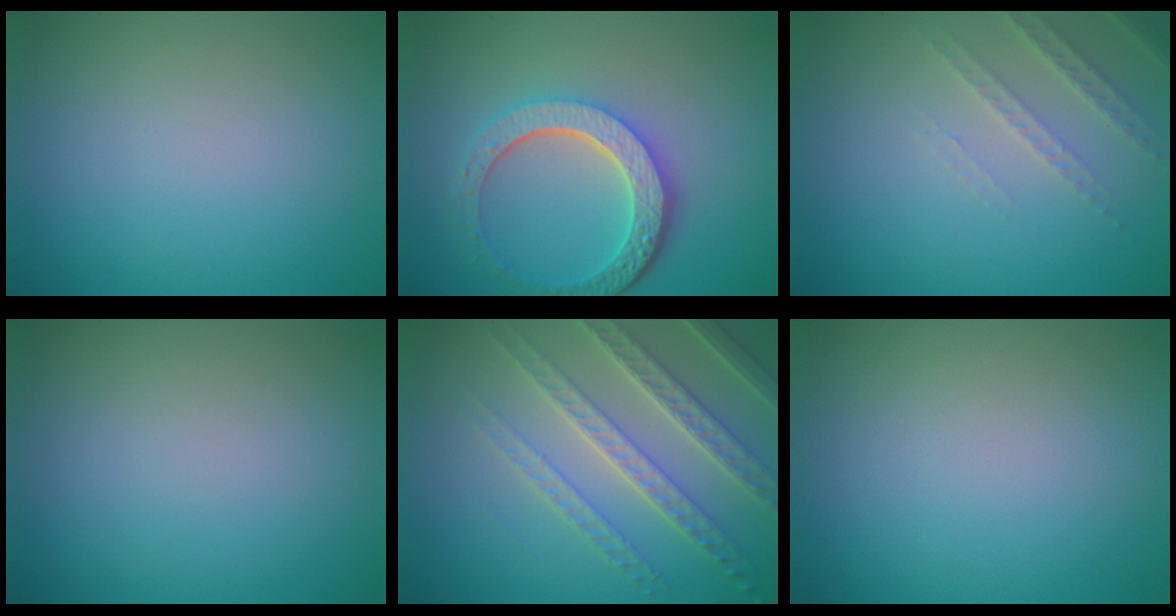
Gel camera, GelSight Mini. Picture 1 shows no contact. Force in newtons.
{"total": 5.8, "press": 4.4, "slide": 3.7}
{"total": 2.2, "press": 2.1, "slide": 0.7}
{"total": 0.0}
{"total": 5.2, "press": 4.6, "slide": 2.4}
{"total": 0.0}